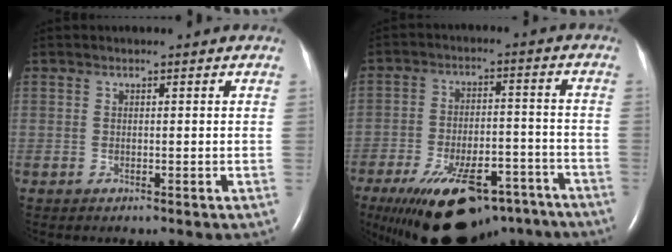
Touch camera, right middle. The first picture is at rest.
{"total": 19.9, "force": [-13.8, 8.1, 11.9], "torque": [-0.192, 0.001, -0.205]}